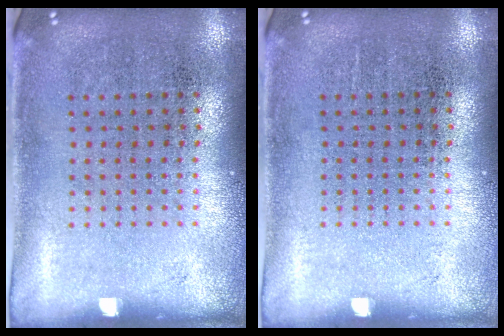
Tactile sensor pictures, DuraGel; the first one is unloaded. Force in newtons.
{"total": 0.0}